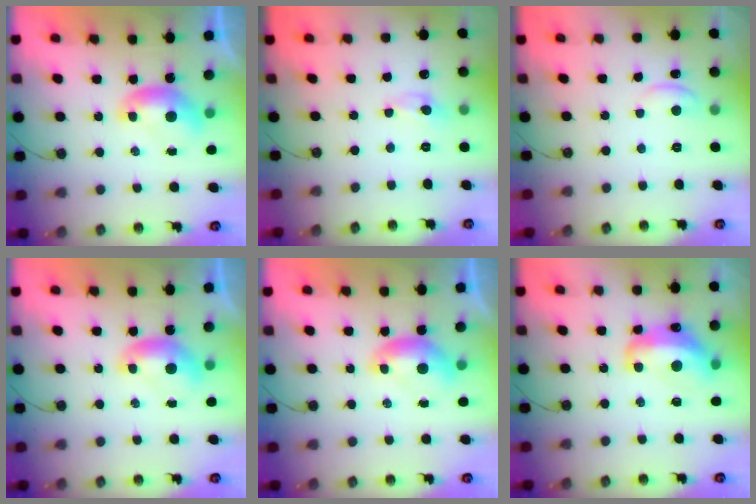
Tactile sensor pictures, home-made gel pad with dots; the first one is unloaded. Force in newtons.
{"total": 0.0}
{"total": 0.5, "press": 0.4, "slide": 0.3}
{"total": 0.0}
{"total": 0.0}
{"total": 8.1, "press": 8.0, "slide": 1.1}